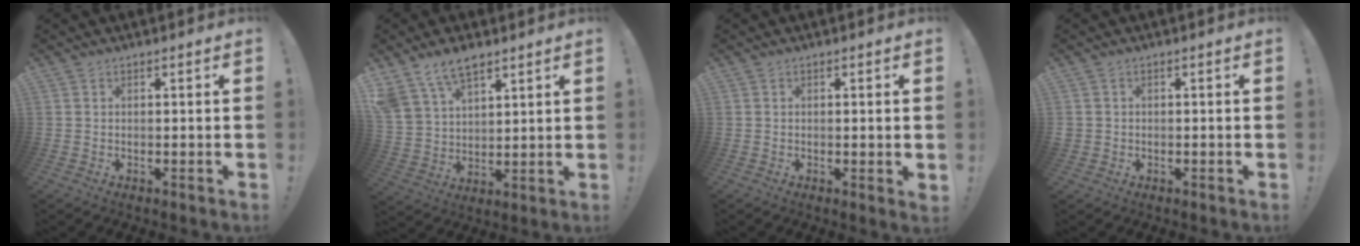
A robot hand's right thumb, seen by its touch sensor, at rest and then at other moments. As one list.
[{"total": 10.7, "force": [7.8, 5.8, 4.6], "torque": [-0.090, -0.038, 0.153]}, {"total": 1.4, "force": [0.4, -0.1, 1.4], "torque": [-0.017, -0.004, 0.006]}, {"total": 1.5, "force": [-0.3, 1.4, 0.4], "torque": [-0.006, 0.005, -0.005]}]